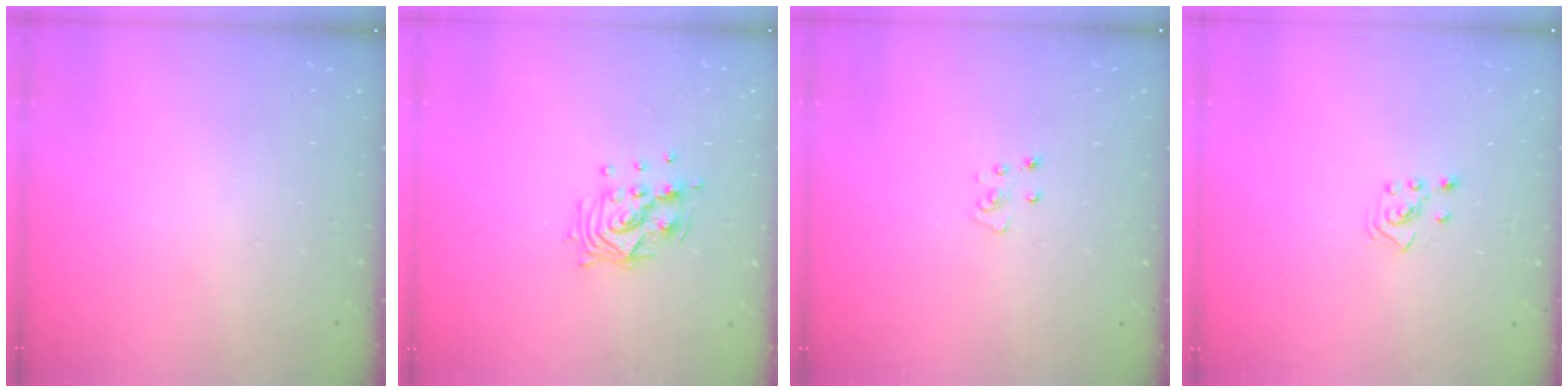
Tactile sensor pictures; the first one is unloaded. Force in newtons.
{"total": 10.6, "press": 10.6, "slide": 0.5}
{"total": 3.1, "press": 3.1, "slide": 0.2}
{"total": 2.3, "press": 2.2, "slide": 0.7}